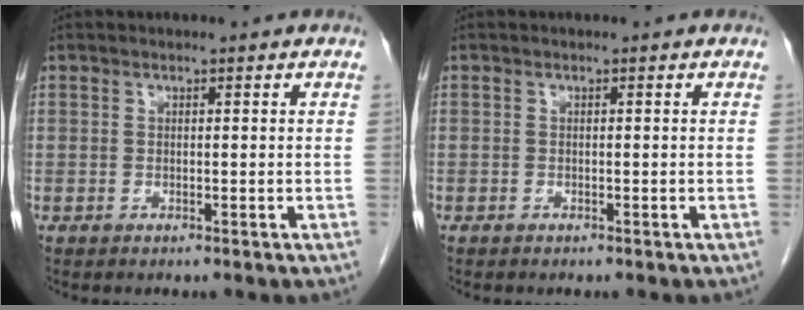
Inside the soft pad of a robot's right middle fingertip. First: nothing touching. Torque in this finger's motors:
{"motor_torque": [0.72, -0.55, -0.17, -0.21]}